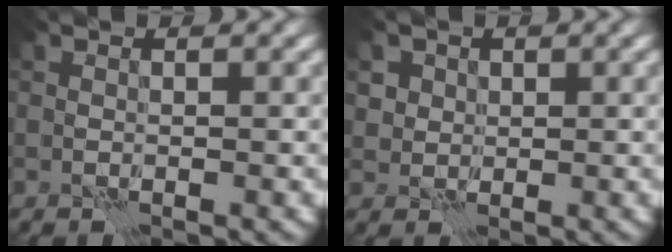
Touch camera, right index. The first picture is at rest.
{"total": 3.0, "force": [1.1, 2.7, 0.9], "torque": [-0.024, 0.001, 0.015]}